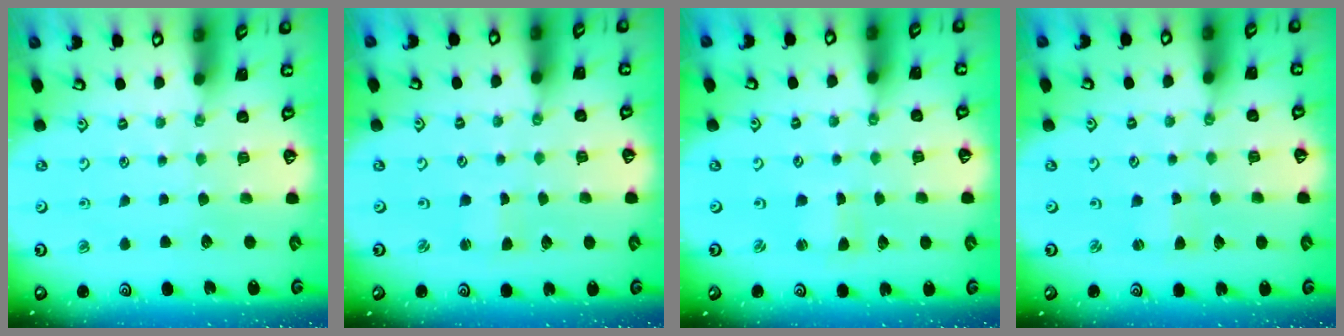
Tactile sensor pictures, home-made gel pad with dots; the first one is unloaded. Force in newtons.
{"total": 0.5, "press": 0.5, "slide": 0.0}
{"total": 1.3, "press": 1.3, "slide": 0.1}
{"total": 1.7, "press": 1.7, "slide": 0.2}